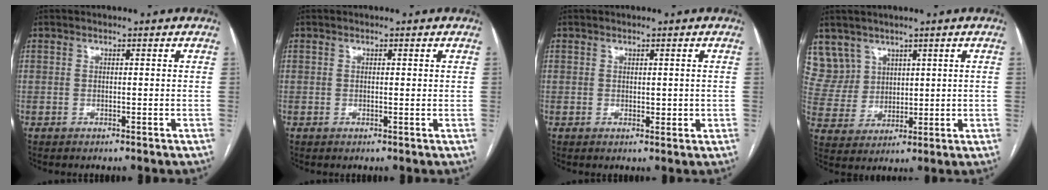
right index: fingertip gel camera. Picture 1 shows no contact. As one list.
[{"total": 0.6, "force": [0.2, 0.2, 0.5], "torque": [-0.013, -0.001, 0.001]}, {"total": 1.5, "force": [0.3, 1.0, 1.0], "torque": [-0.008, 0.000, 0.008]}, {"total": 7.8, "force": [5.2, 5.8, -0.1], "torque": [-0.001, 0.021, 0.119]}]